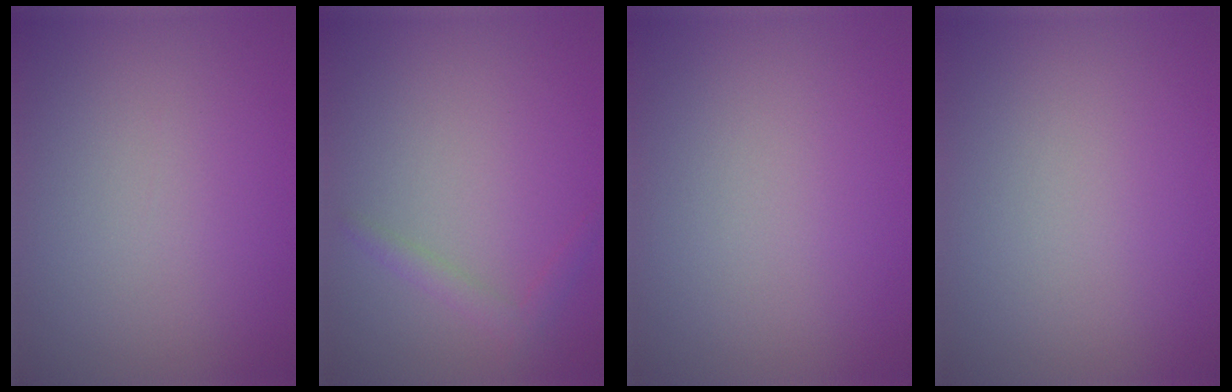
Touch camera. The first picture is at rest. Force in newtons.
{"total": 1.4, "press": 1.4, "slide": 0.1}
{"total": 0.0}
{"total": 0.0}